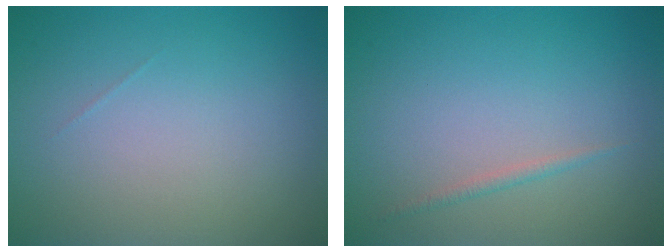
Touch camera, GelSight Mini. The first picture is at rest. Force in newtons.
{"total": 0.7, "press": 0.7, "slide": 0.1}